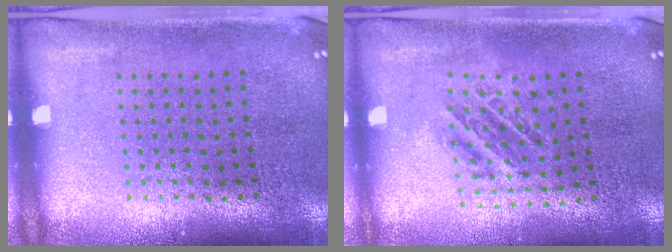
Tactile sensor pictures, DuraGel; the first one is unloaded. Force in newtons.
{"total": 1.0, "press": 1.0, "slide": 0.2}